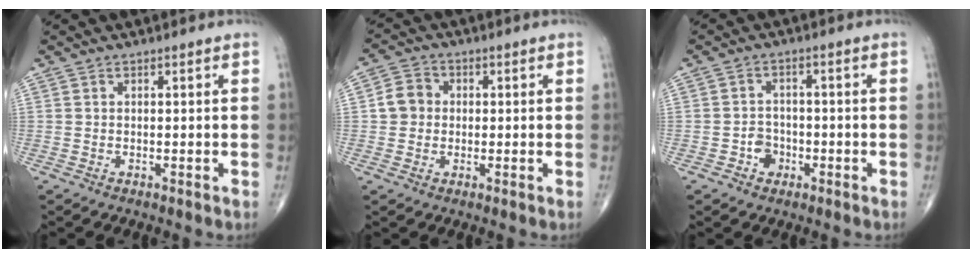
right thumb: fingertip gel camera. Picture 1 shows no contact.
{"total": 4.9, "force": [0.2, 4.5, 2.1], "torque": [-0.023, 0.011, -0.004]}
{"total": 3.6, "force": [-1.5, 3.0, 1.2], "torque": [0.001, 0.014, -0.029]}